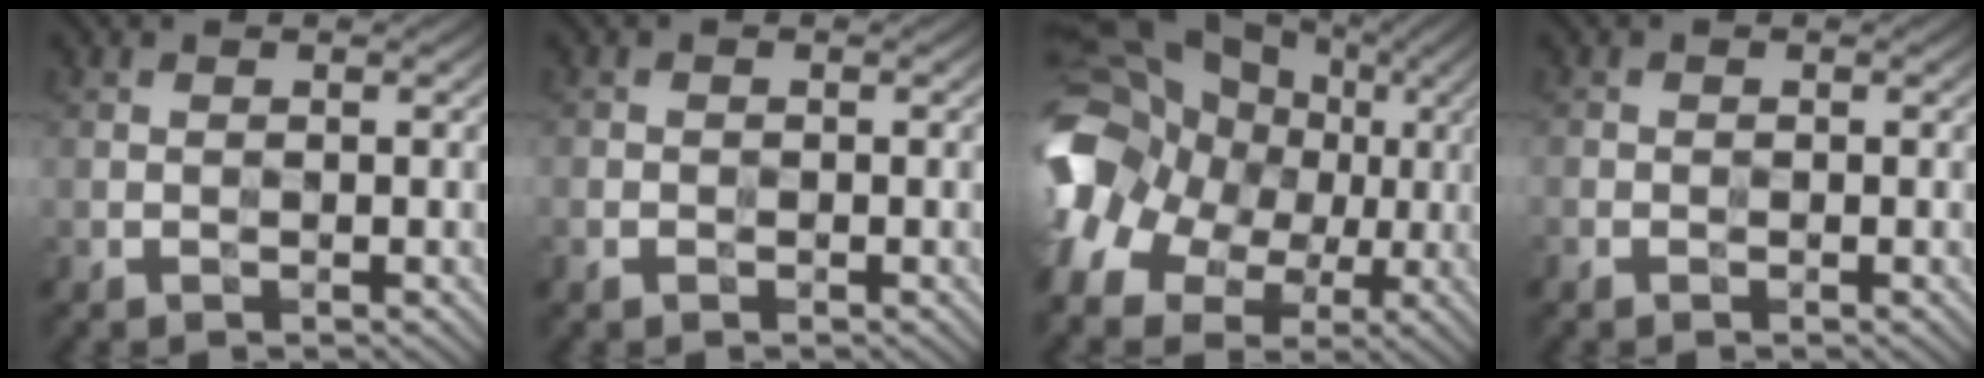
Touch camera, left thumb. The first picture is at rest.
{"total": 0.8, "force": [-0.6, 0.6, -0.1], "torque": [0.003, 0.000, -0.013]}
{"total": 15.1, "force": [-0.4, 12.8, 8.0], "torque": [-0.201, 0.000, -0.010]}
{"total": 0.8, "force": [-0.7, 0.5, -0.1], "torque": [0.004, 0.000, -0.014]}